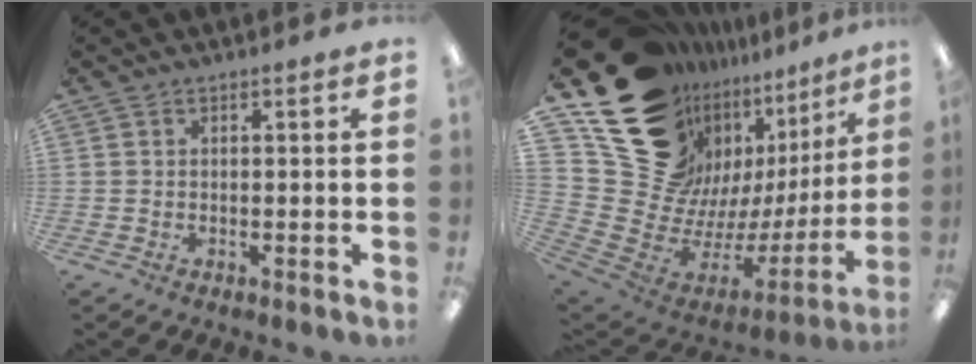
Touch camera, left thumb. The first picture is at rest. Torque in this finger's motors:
{"motor_torque": [0.75, 0.90, 1.34, -1.45, 0.32]}